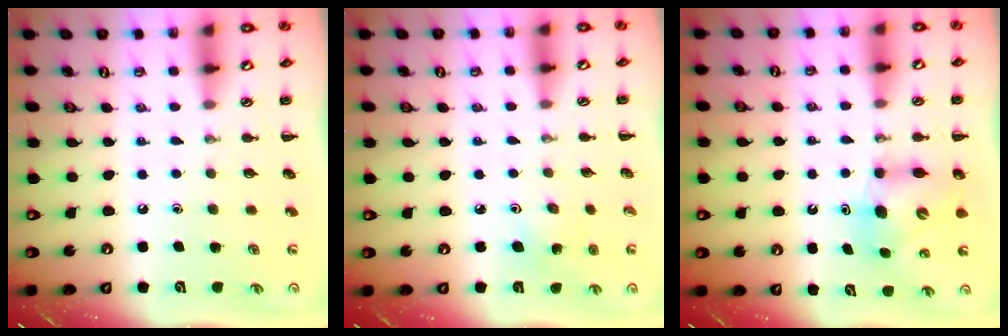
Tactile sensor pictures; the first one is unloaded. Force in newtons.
{"total": 3.6, "press": 3.5, "slide": 1.0}
{"total": 7.1, "press": 7.0, "slide": 0.8}